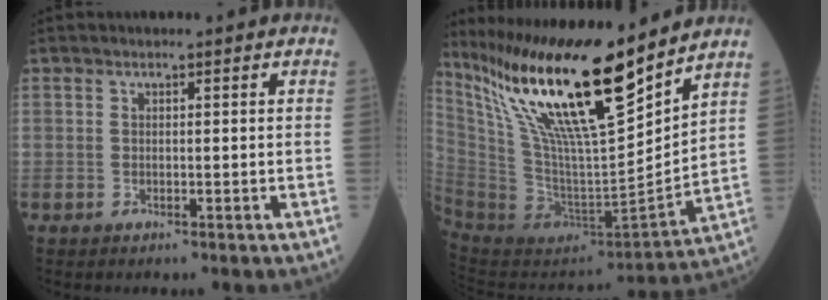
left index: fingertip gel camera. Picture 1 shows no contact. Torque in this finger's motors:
{"motor_torque": [1.10, -1.04, 1.05, 0.21]}